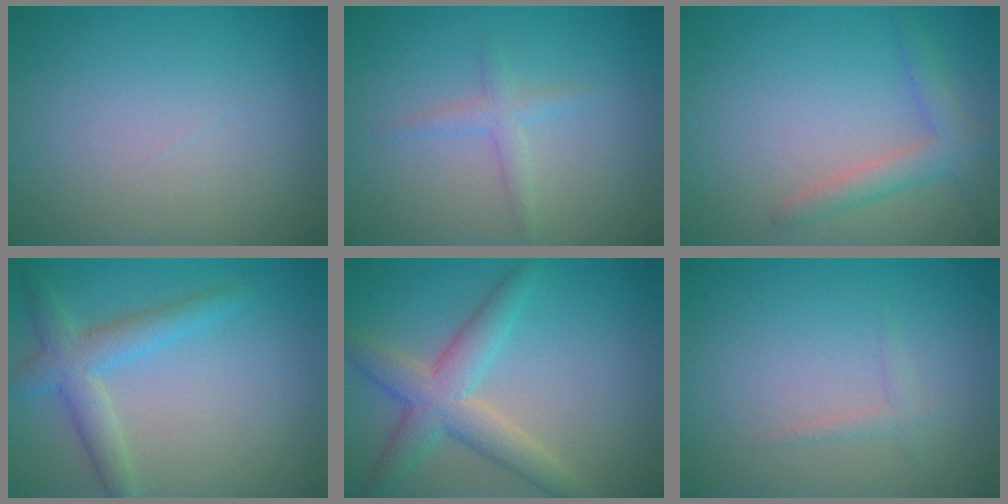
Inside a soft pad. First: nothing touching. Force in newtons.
{"total": 1.6, "press": 1.6, "slide": 0.1}
{"total": 2.6, "press": 2.6, "slide": 0.0}
{"total": 3.6, "press": 3.6, "slide": 0.2}
{"total": 4.9, "press": 4.9, "slide": 0.1}
{"total": 0.9, "press": 0.9, "slide": 0.1}